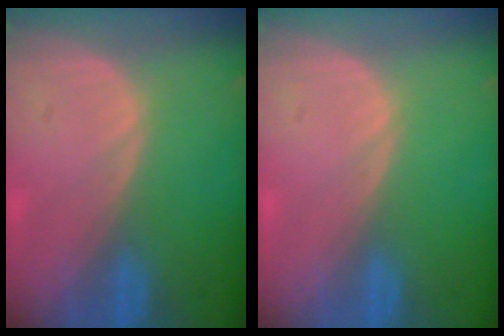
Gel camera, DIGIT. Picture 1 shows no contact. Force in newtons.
{"total": 0.0}